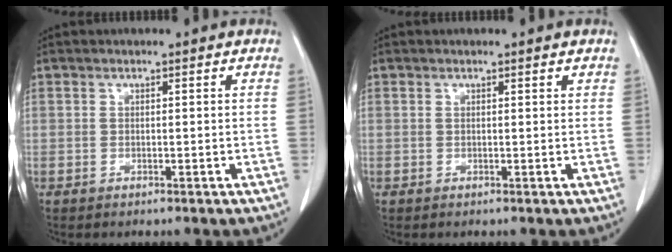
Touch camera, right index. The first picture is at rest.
{"total": 0.7, "force": [0.6, 0.0, 0.4], "torque": [-0.008, 0.004, 0.005]}